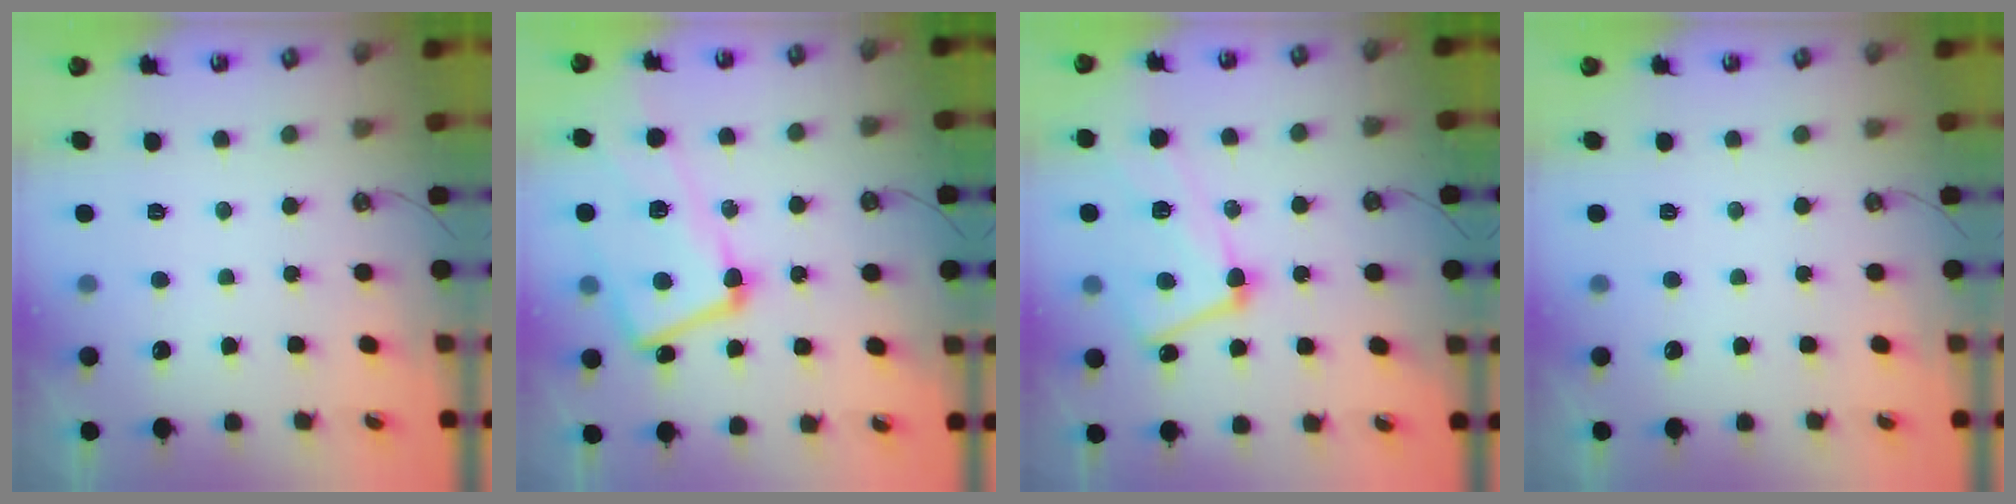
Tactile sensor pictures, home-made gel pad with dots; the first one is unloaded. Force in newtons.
{"total": 12.5, "press": 12.4, "slide": 2.0}
{"total": 10.3, "press": 10.2, "slide": 1.2}
{"total": 0.0}